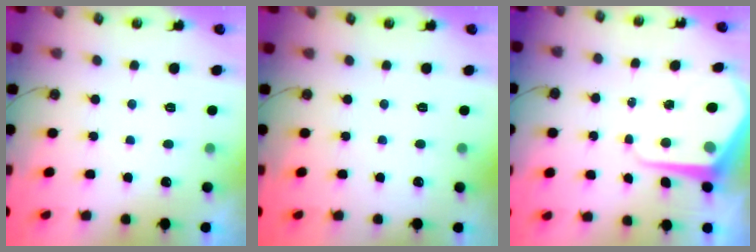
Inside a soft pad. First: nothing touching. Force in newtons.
{"total": 0.0}
{"total": 8.9, "press": 8.9, "slide": 0.7}